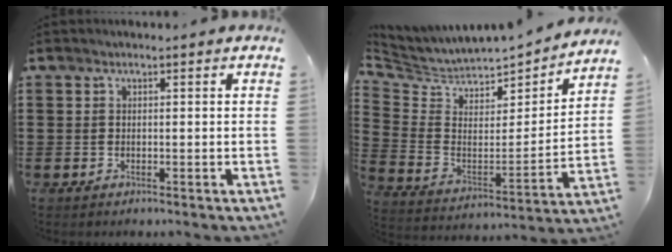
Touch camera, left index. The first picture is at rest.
{"total": 4.1, "force": [3.8, 1.5, 0.2], "torque": [-0.036, -0.045, 0.060]}